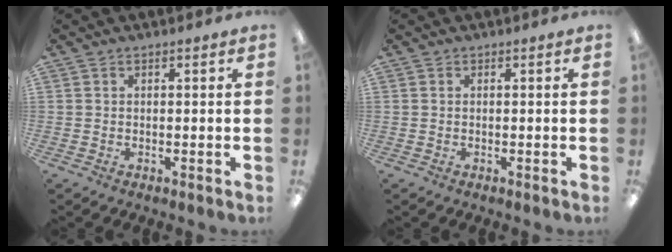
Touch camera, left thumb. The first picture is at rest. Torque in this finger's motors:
{"motor_torque": [0.00, 0.00, 0.11, 0.04, 0.00]}